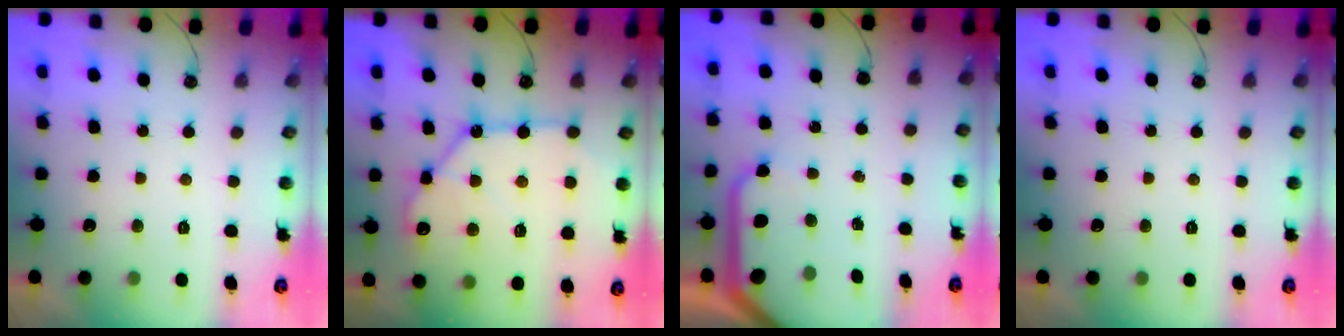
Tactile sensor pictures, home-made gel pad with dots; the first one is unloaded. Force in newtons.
{"total": 13.6, "press": 13.5, "slide": 1.7}
{"total": 11.4, "press": 11.3, "slide": 1.1}
{"total": 0.0}